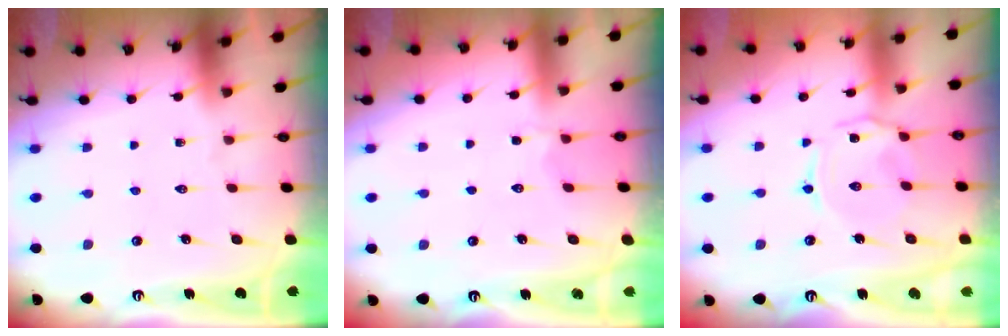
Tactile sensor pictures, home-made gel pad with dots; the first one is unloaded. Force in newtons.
{"total": 2.0, "press": 1.7, "slide": 1.0}
{"total": 2.2, "press": 2.2, "slide": 0.6}